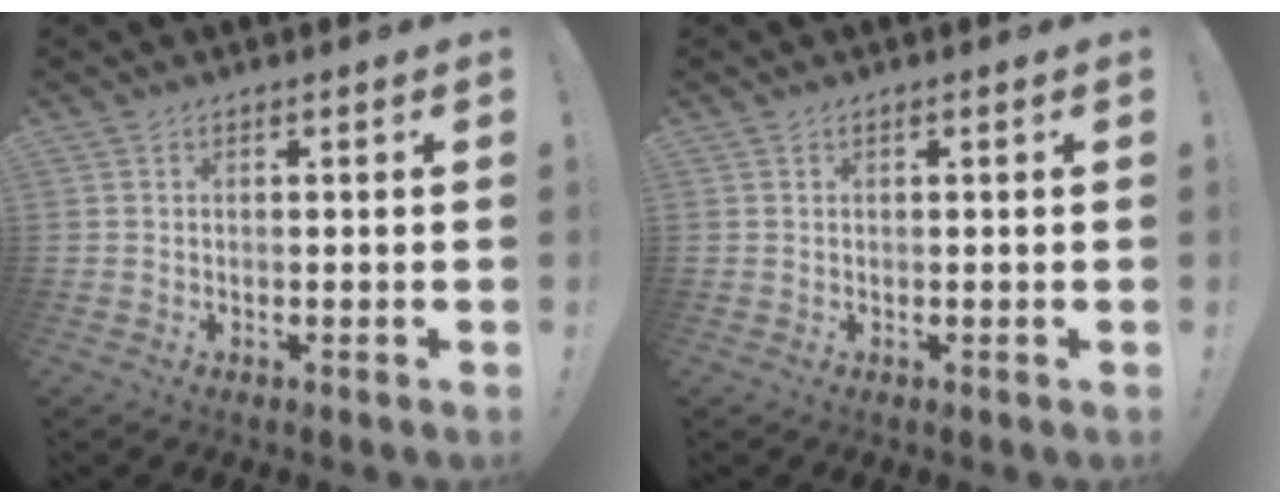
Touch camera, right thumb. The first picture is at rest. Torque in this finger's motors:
{"motor_torque": [-0.05, 0.15, -0.13, 0.06, 0.04]}